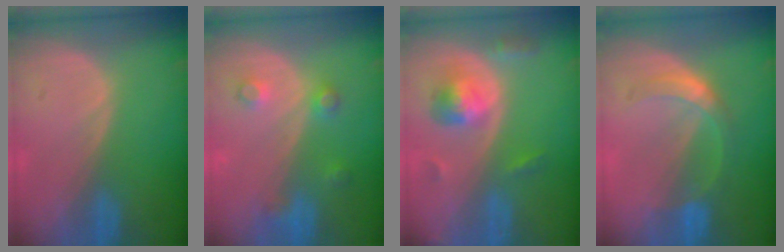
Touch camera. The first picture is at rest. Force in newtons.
{"total": 3.8, "press": 3.5, "slide": 1.6}
{"total": 5.7, "press": 5.3, "slide": 1.9}
{"total": 5.6, "press": 5.0, "slide": 2.5}